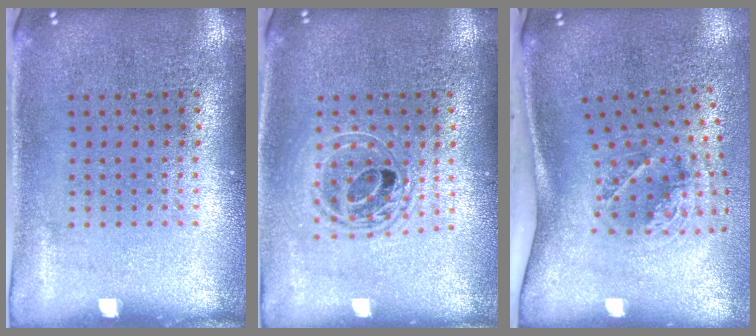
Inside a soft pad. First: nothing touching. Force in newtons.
{"total": 1.7, "press": 1.4, "slide": 1.0}
{"total": 1.9, "press": 1.2, "slide": 1.4}